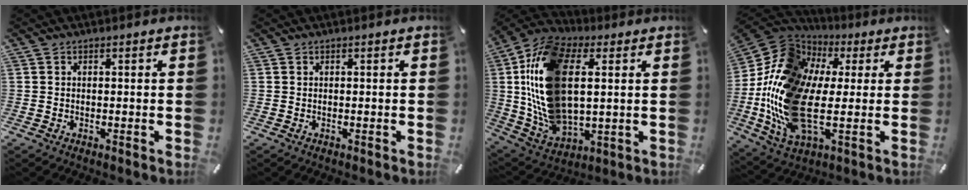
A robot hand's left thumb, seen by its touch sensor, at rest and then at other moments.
{"total": 0.0}
{"total": 19.4, "force": [3.4, 12.2, 14.7], "torque": [-0.346, -0.004, 0.060]}
{"total": 19.7, "force": [-3.8, 12.8, 14.6], "torque": [-0.350, -0.003, -0.074]}